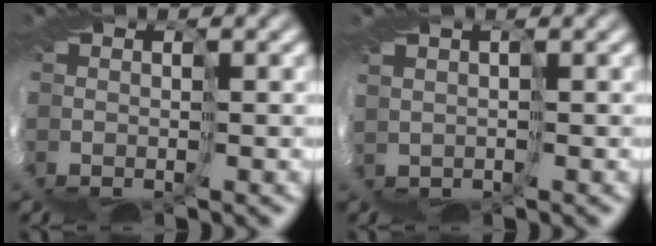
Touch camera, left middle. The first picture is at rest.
{"total": 1.9, "force": [0.6, -1.1, -1.4], "torque": [0.025, 0.004, 0.016]}